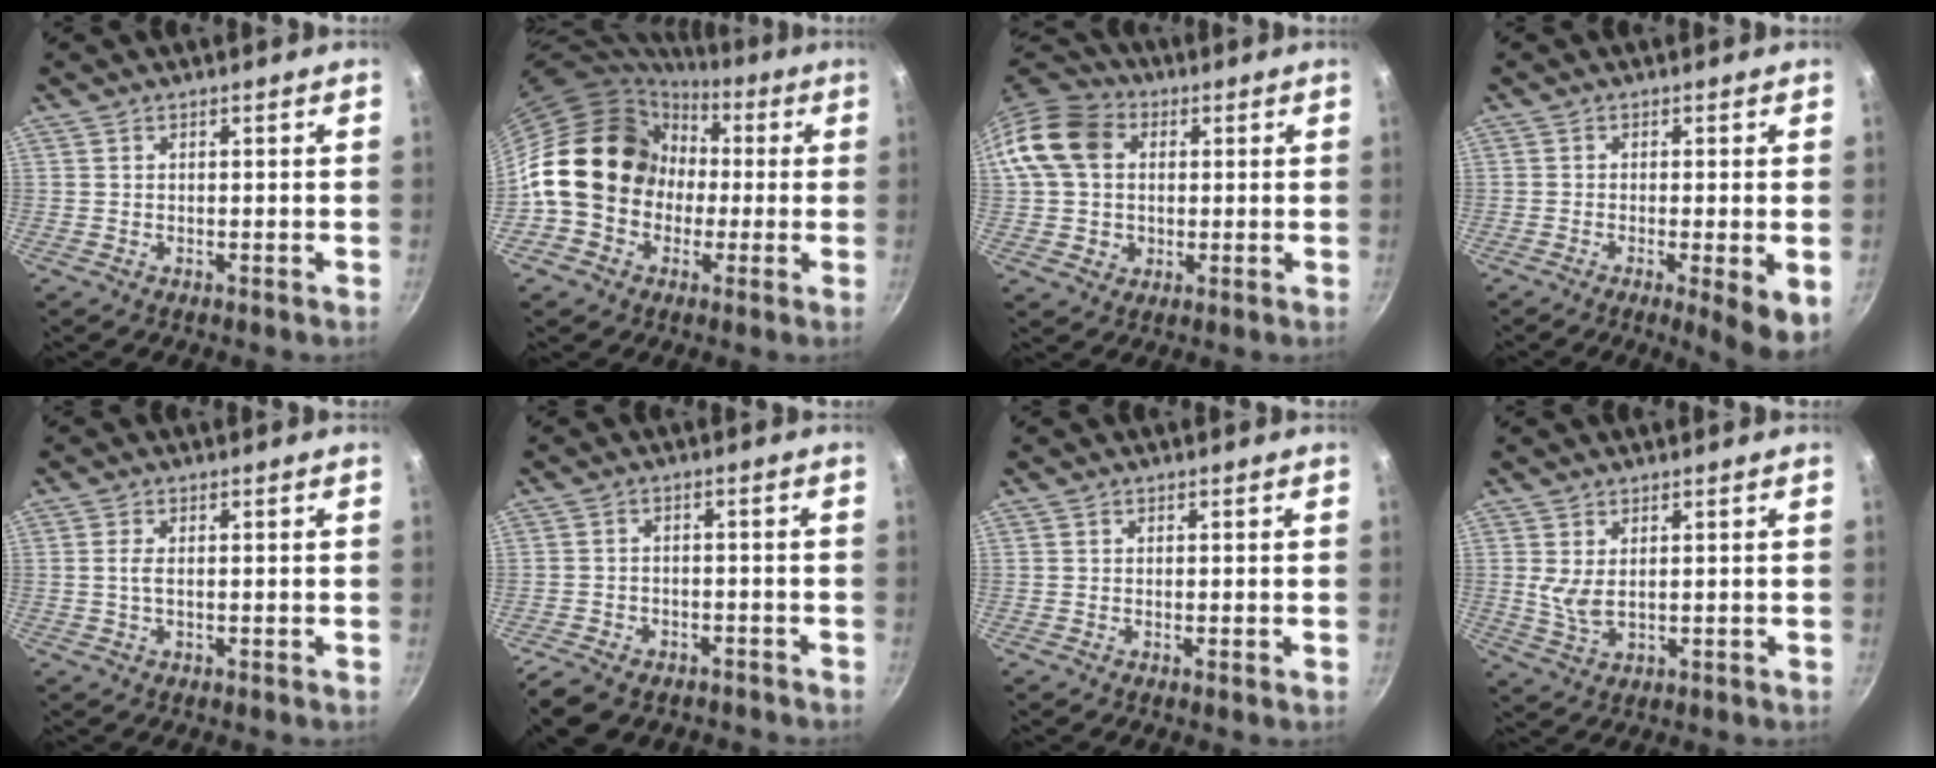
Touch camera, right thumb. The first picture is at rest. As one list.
[{"total": 18.4, "force": [0.3, 15.4, 10.0], "torque": [-0.140, 0.052, 0.004]}, {"total": 13.4, "force": [2.2, 10.9, 7.4], "torque": [-0.117, 0.014, 0.031]}, {"total": 6.6, "force": [-1.8, 1.1, 6.2], "torque": [-0.086, -0.005, -0.024]}, {"total": 1.9, "force": [-0.1, 0.7, 1.7], "torque": [-0.041, 0.002, -0.005]}, {"total": 8.8, "force": [-6.2, 4.7, 4.0], "torque": [-0.081, 0.033, -0.096]}, {"total": 0.0}, {"total": 4.1, "force": [0.8, 2.1, 3.4], "torque": [-0.062, -0.015, 0.023]}]